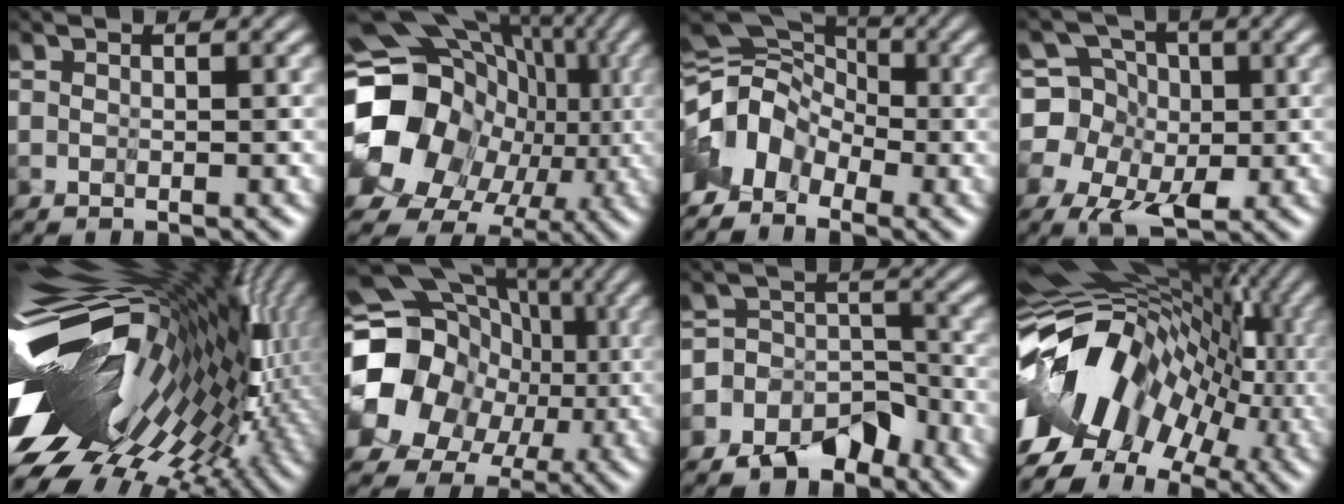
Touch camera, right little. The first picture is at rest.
{"total": 17.4, "force": [-2.2, 15.0, 8.5], "torque": [-0.160, -0.001, -0.044]}
{"total": 3.9, "force": [-2.8, 2.3, 1.5], "torque": [-0.025, 0.011, -0.069]}
{"total": 4.9, "force": [-0.9, 4.3, 2.2], "torque": [-0.030, 0.007, -0.031]}
{"total": 15.8, "force": [-0.2, 7.8, 13.7], "torque": [-0.209, -0.015, 0.011]}
{"total": 16.3, "force": [-0.9, 14.8, 6.8], "torque": [-0.161, 0.013, -0.035]}
{"total": 6.6, "force": [-5.6, 3.3, -0.9], "torque": [0.037, 0.009, -0.117]}
{"total": 14.2, "force": [-2.5, 9.1, 10.6], "torque": [-0.168, 0.021, -0.038]}